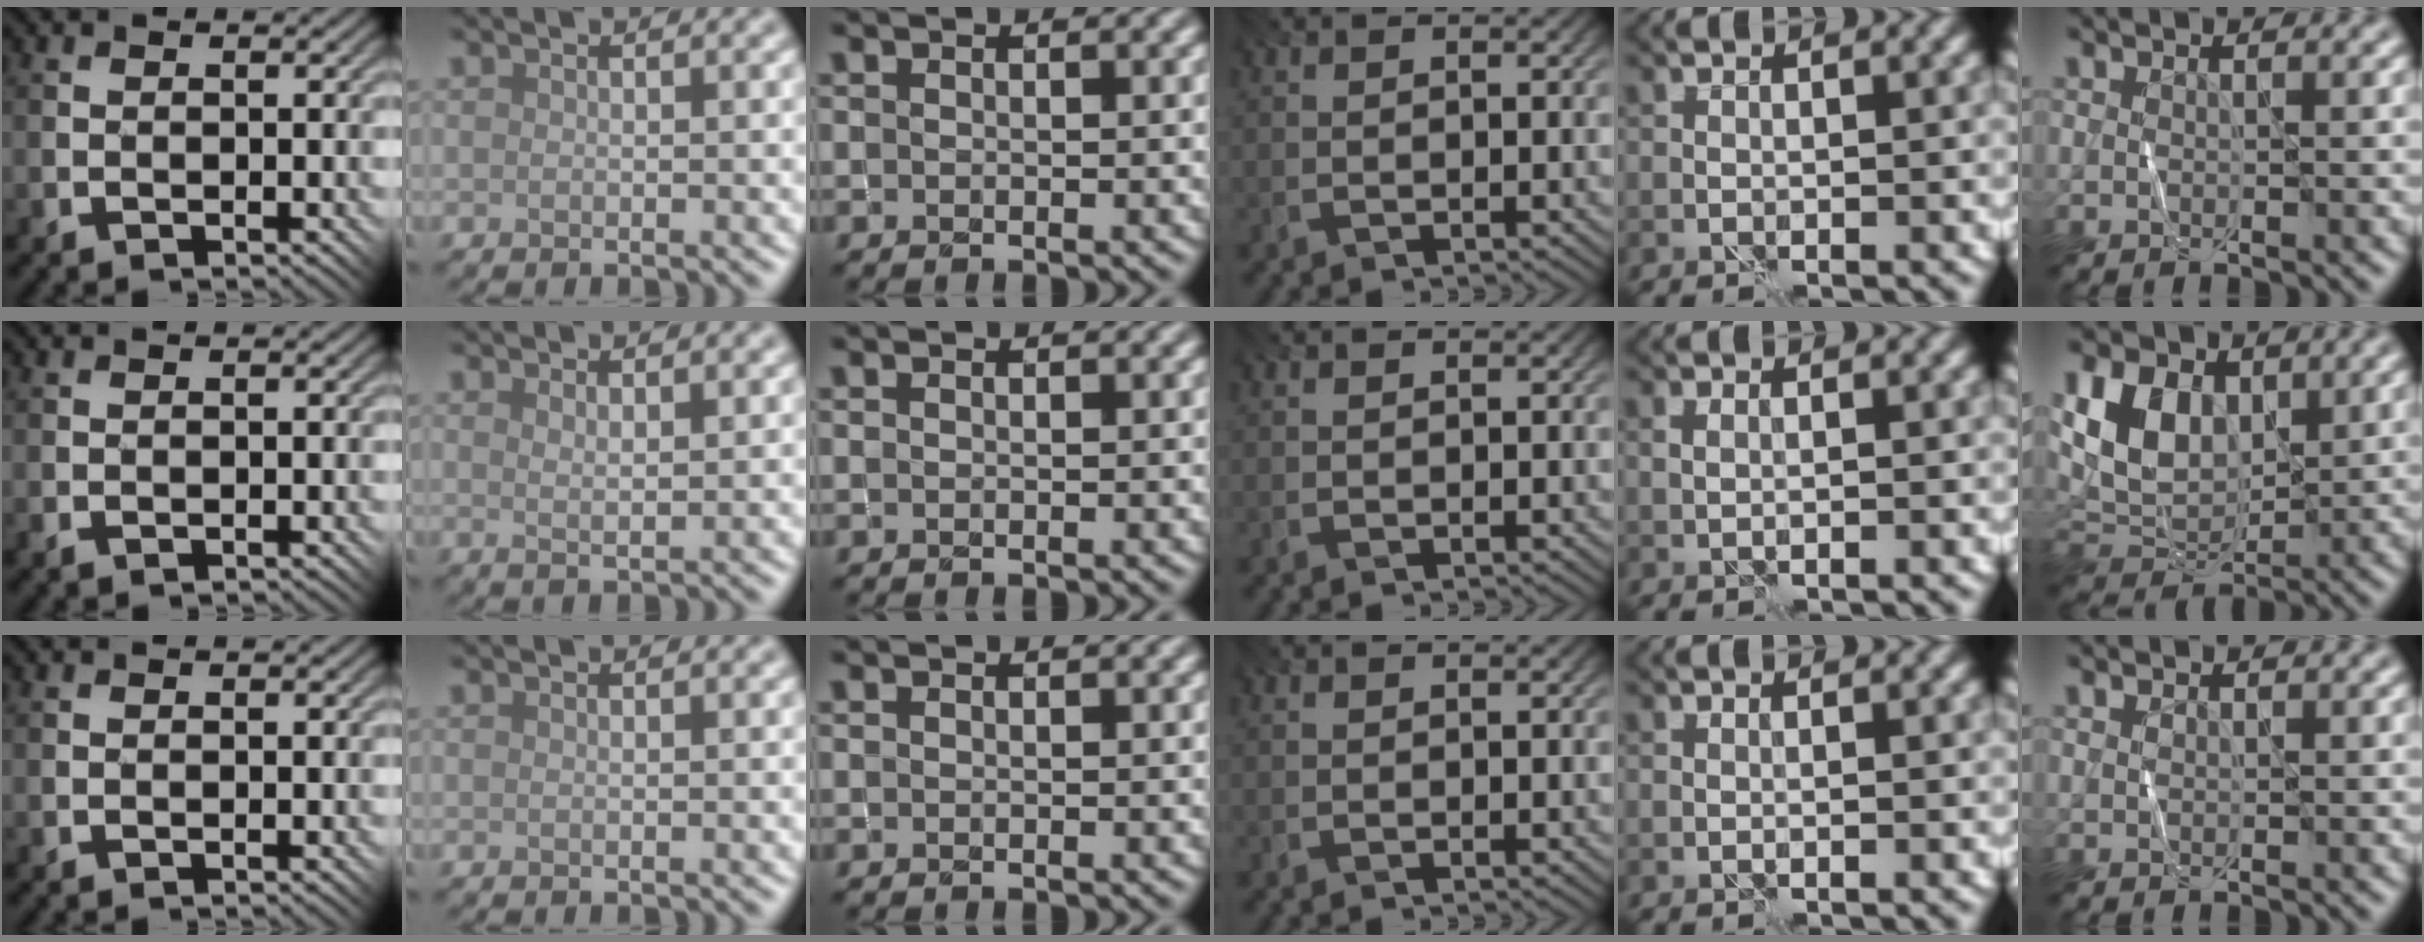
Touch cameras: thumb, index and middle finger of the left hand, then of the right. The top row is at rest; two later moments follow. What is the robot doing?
{"motion": "fold", "object": "shorts"}